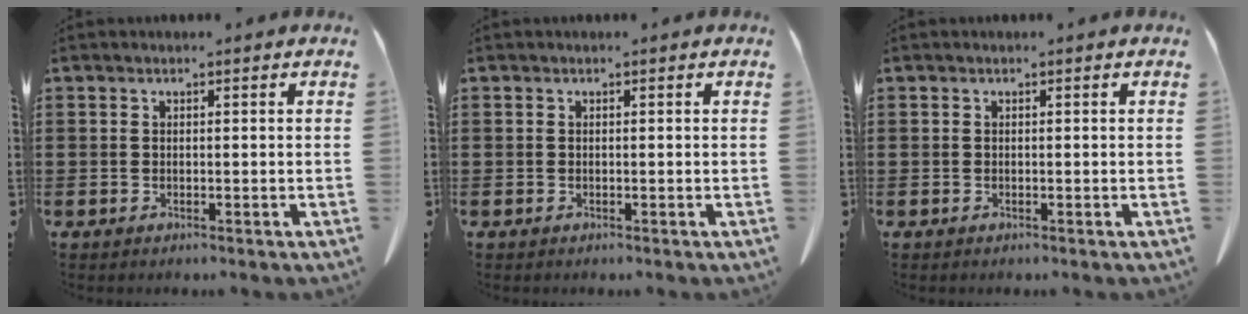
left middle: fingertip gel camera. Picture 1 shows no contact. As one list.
[{"total": 0.0}, {"total": 0.0}]